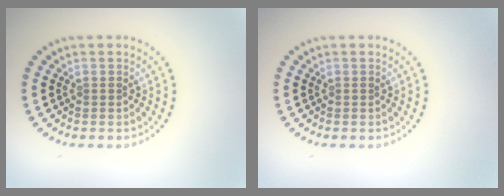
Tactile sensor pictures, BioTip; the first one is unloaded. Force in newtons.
{"total": 0.0}